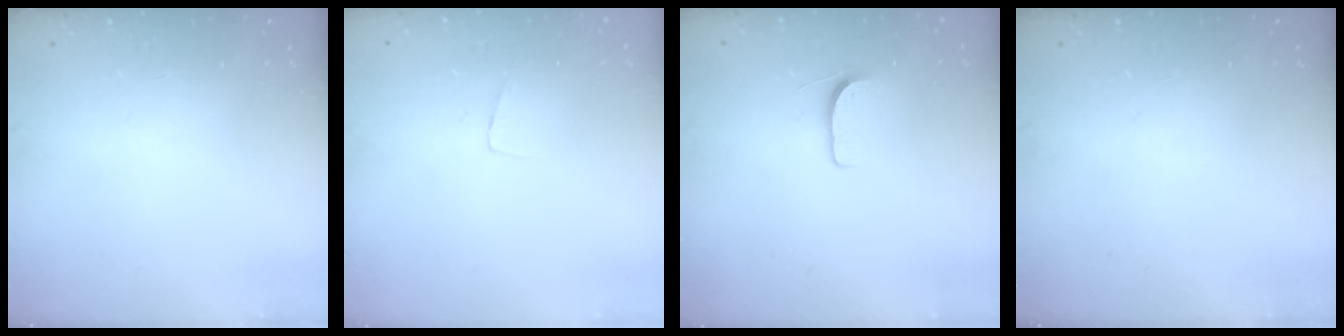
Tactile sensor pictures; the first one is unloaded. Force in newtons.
{"total": 3.5, "press": 3.5, "slide": 0.2}
{"total": 5.2, "press": 5.2, "slide": 0.5}
{"total": 0.0}